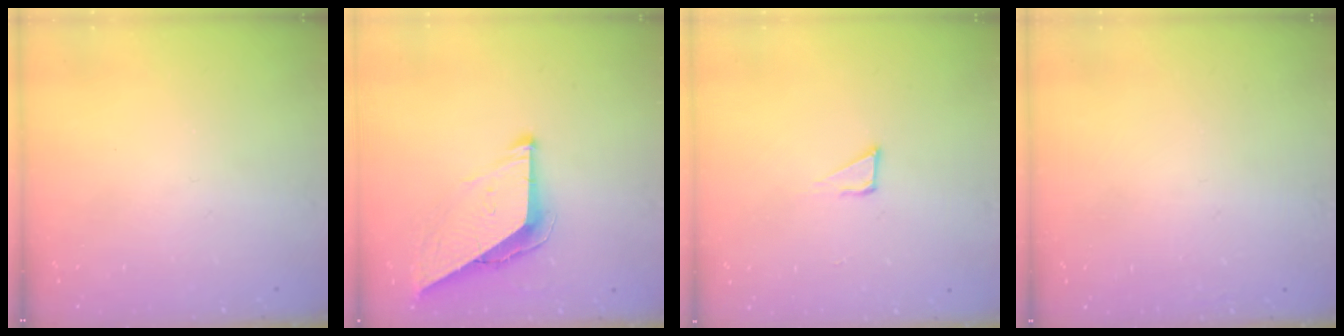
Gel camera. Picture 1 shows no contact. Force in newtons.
{"total": 8.8, "press": 8.7, "slide": 0.4}
{"total": 4.3, "press": 4.3, "slide": 0.3}
{"total": 1.6, "press": 1.6, "slide": 0.1}